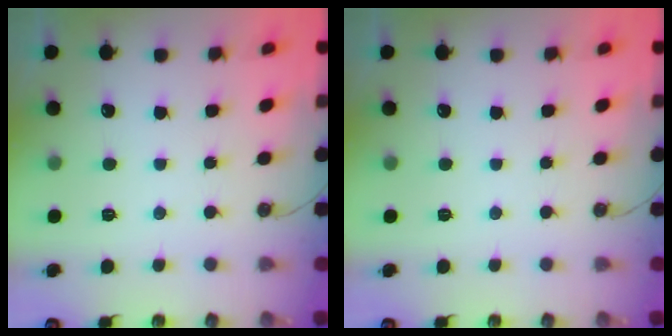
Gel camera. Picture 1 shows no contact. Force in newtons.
{"total": 0.0}